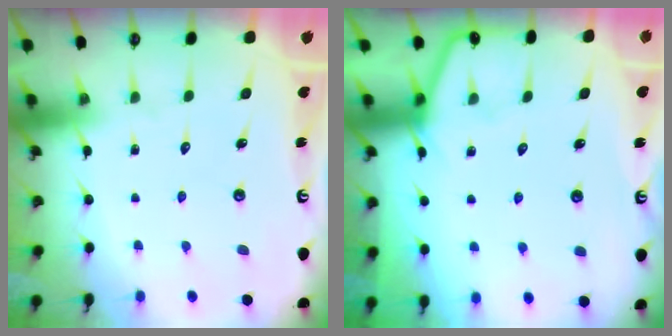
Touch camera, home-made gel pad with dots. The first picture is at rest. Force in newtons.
{"total": 4.1, "press": 4.1, "slide": 0.4}